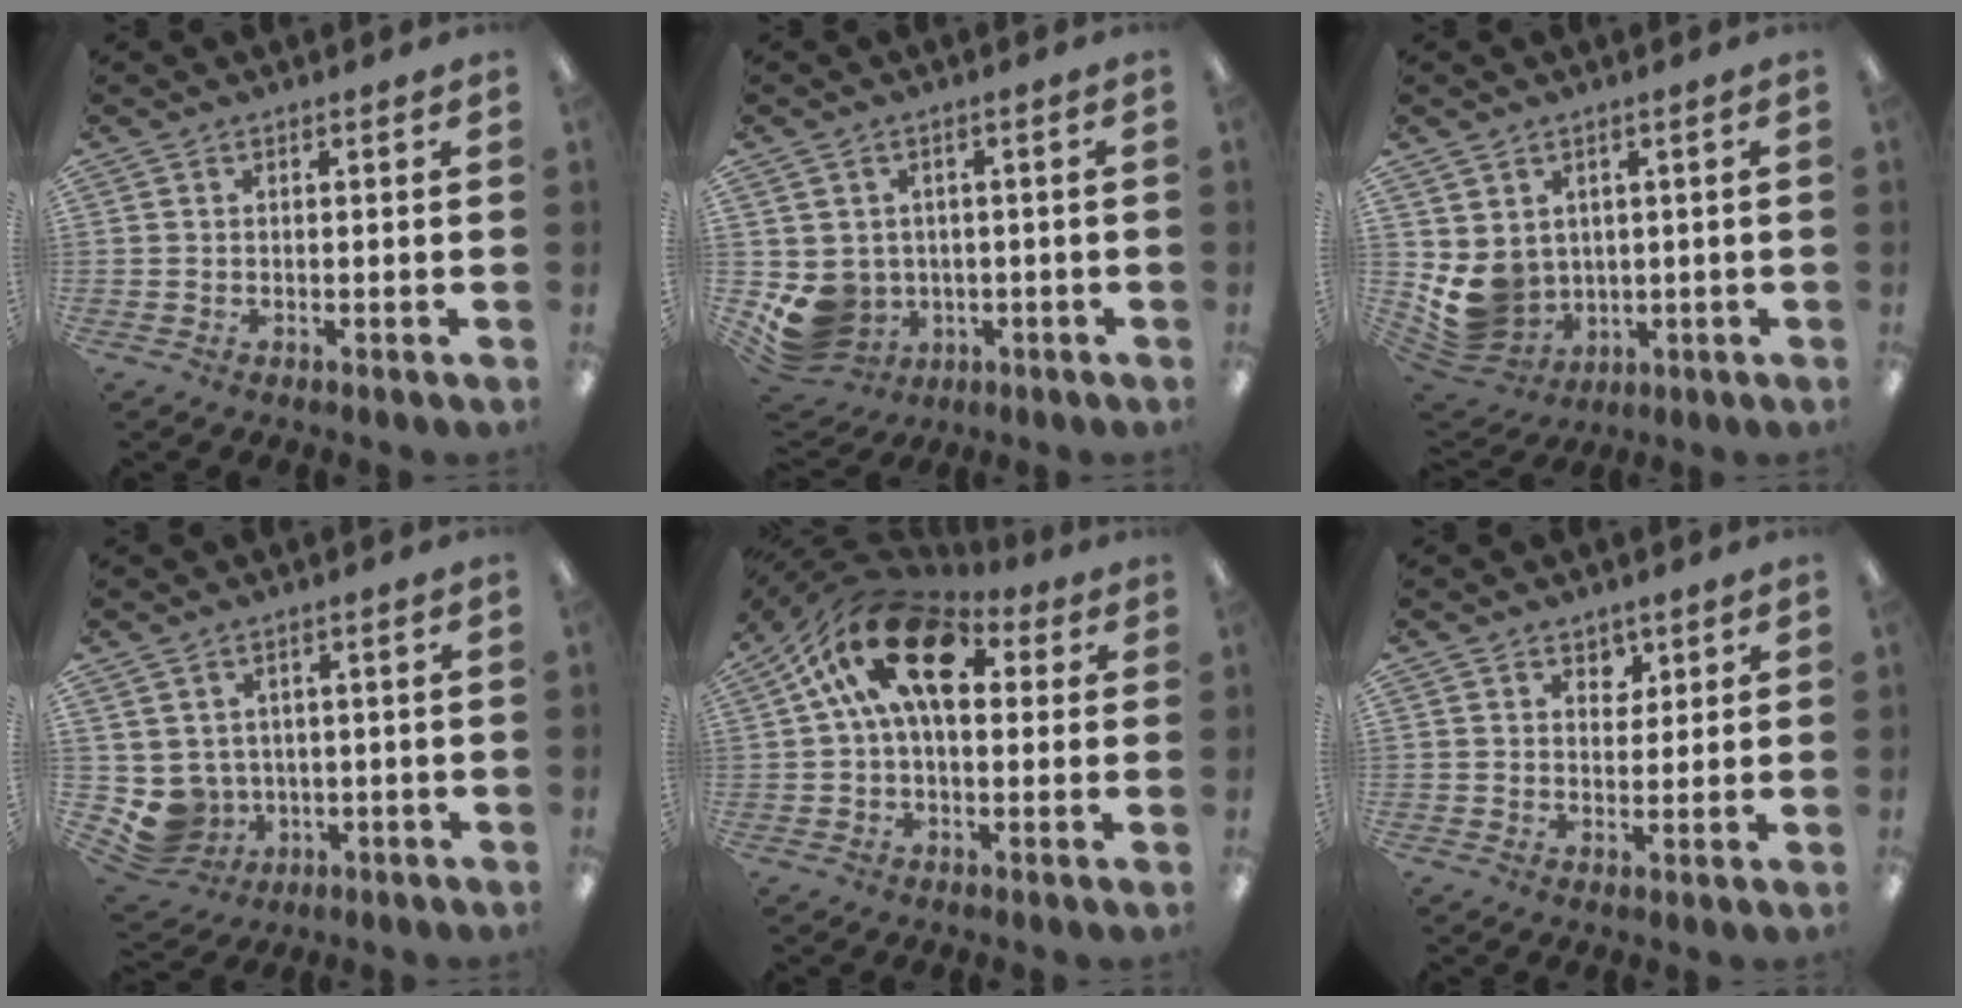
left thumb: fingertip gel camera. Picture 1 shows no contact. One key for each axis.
{"total": 7.0, "fx": -1.3, "fy": 6.6, "fz": 2.0, "tx": -0.075, "ty": -0.003, "tz": -0.018}
{"total": 8.4, "fx": 1.8, "fy": 7.7, "fz": 2.9, "tx": -0.083, "ty": -0.025, "tz": 0.045}
{"total": 5.8, "fx": 0.4, "fy": 5.7, "fz": 1.1, "tx": -0.062, "ty": -0.007, "tz": 0.016}
{"total": 17.6, "fx": 5.9, "fy": 9.7, "fz": 13.5, "tx": -0.255, "ty": -0.011, "tz": 0.100}
{"total": 3.4, "fx": 2.3, "fy": 2.3, "fz": 0.9, "tx": 0.000, "ty": -0.008, "tz": 0.038}